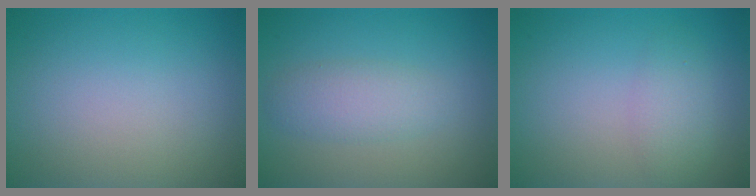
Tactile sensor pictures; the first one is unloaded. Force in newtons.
{"total": 2.7, "press": 2.7, "slide": 0.1}
{"total": 2.2, "press": 2.2, "slide": 0.1}